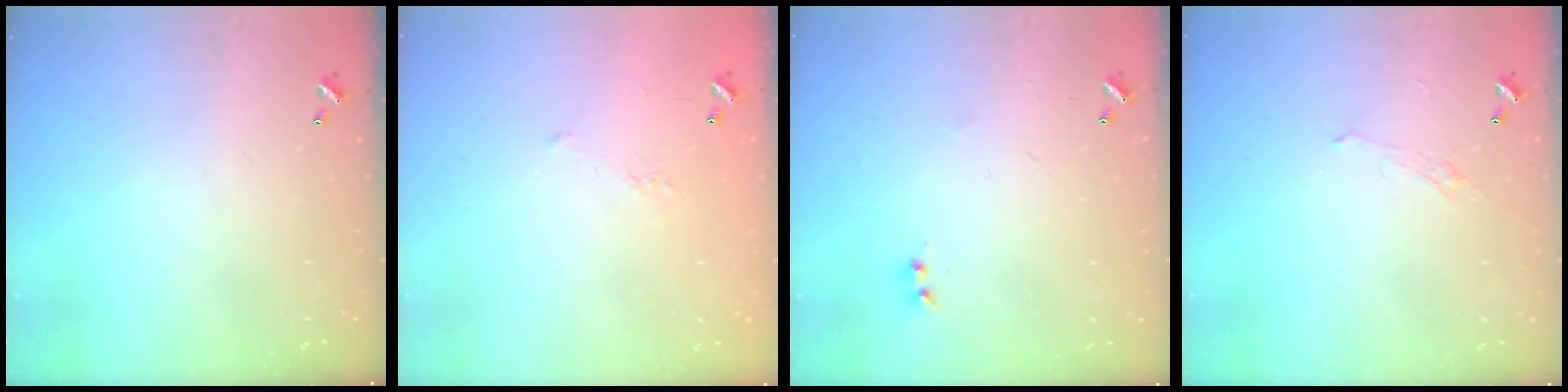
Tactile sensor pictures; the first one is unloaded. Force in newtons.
{"total": 5.5, "press": 5.4, "slide": 0.9}
{"total": 2.0, "press": 2.0, "slide": 0.5}
{"total": 1.1, "press": 0.8, "slide": 0.7}